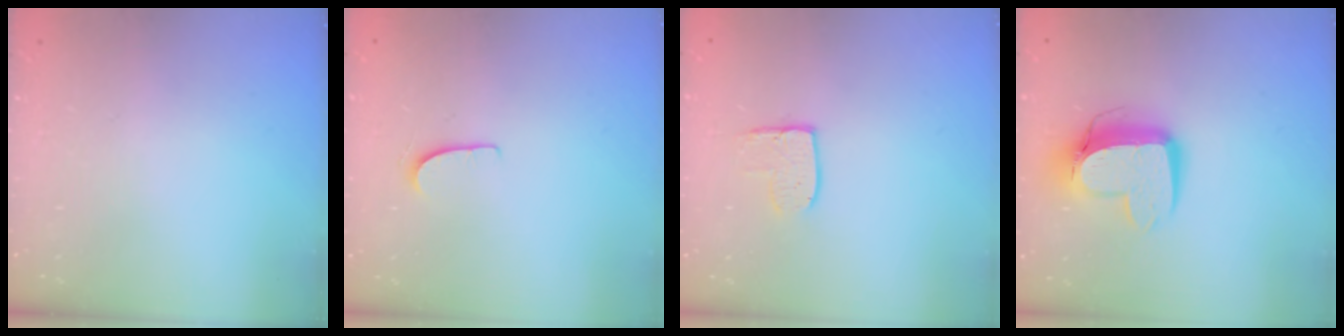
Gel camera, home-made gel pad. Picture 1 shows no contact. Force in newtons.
{"total": 5.1, "press": 5.1, "slide": 0.4}
{"total": 8.4, "press": 8.4, "slide": 0.3}
{"total": 12.5, "press": 12.4, "slide": 1.2}